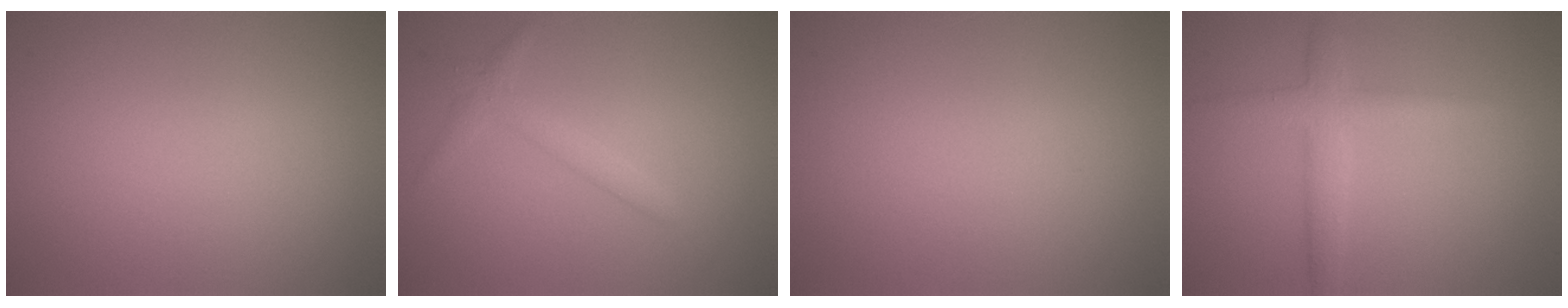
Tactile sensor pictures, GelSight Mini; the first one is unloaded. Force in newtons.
{"total": 1.7, "press": 1.6, "slide": 0.2}
{"total": 0.0}
{"total": 2.7, "press": 2.7, "slide": 0.1}